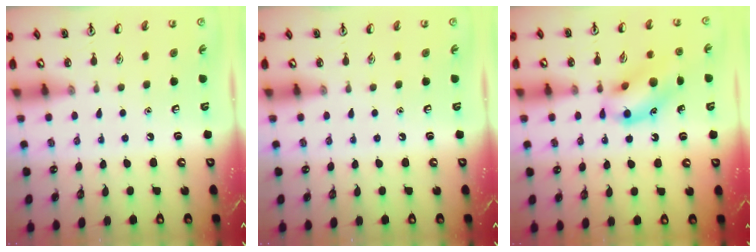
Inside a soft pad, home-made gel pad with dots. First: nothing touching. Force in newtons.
{"total": 0.0}
{"total": 14.1, "press": 13.7, "slide": 3.0}